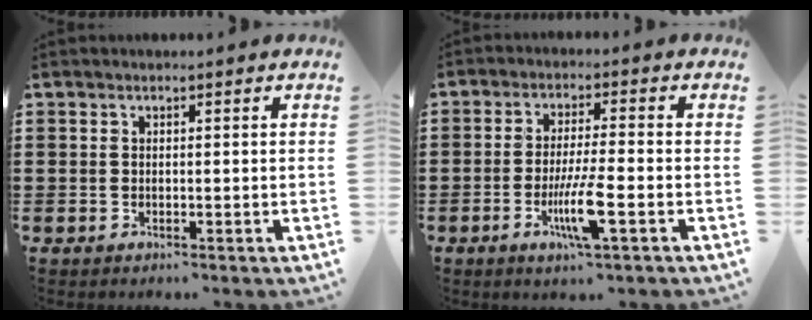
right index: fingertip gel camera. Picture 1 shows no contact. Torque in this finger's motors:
{"motor_torque": [2.14, 0.00, 0.35, 0.17]}